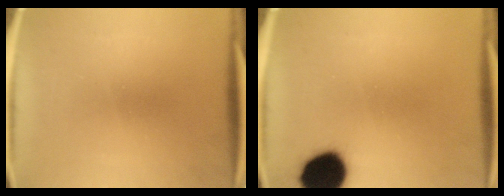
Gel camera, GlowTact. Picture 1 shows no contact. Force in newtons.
{"total": 14.2}